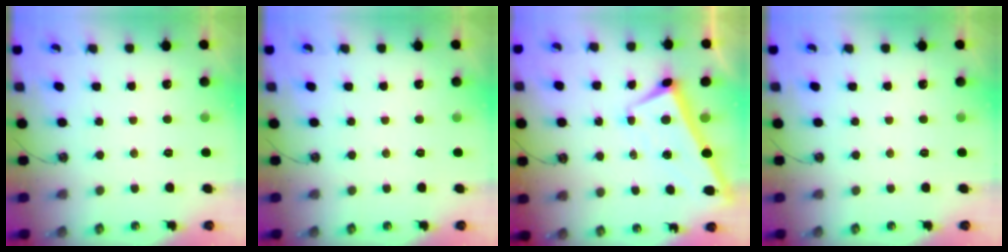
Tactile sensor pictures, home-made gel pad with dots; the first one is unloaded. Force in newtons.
{"total": 0.0}
{"total": 3.6, "press": 3.6, "slide": 0.6}
{"total": 0.0}